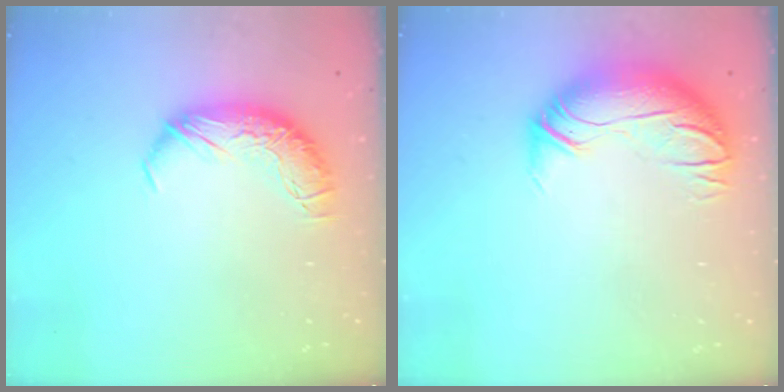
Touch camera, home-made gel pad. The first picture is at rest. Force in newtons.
{"total": 3.0, "press": 0.6, "slide": 2.9}